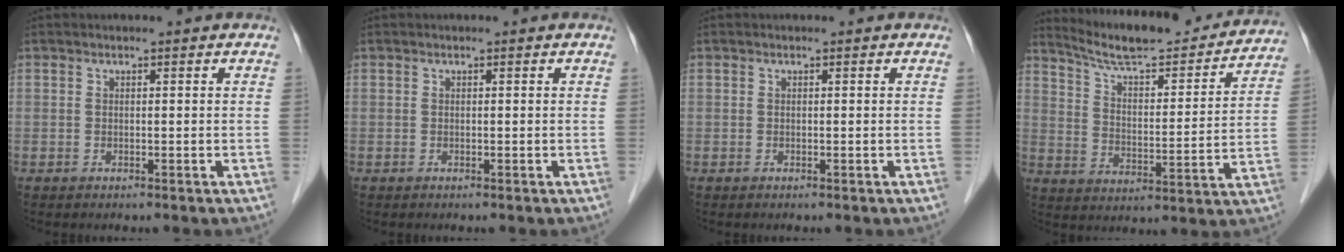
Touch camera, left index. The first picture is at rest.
{"total": 0.0}
{"total": 0.0}
{"total": 20.6, "force": [19.0, 2.6, 7.5], "torque": [-0.113, -0.022, 0.264]}